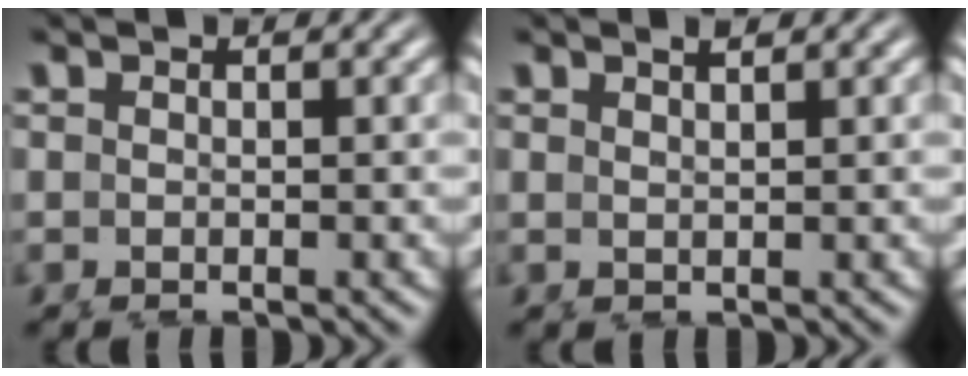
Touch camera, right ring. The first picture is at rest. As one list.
[{"total": 1.0, "force": [0.9, -0.4, 0.4], "torque": [-0.004, -0.003, 0.021]}]